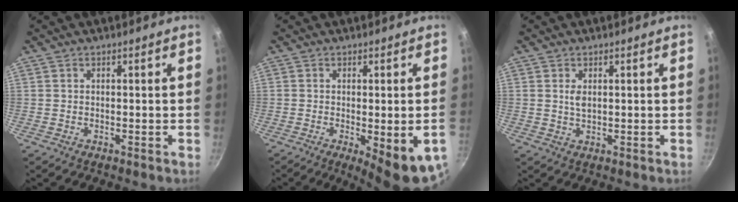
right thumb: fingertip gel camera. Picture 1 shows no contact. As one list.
[{"total": 10.4, "force": [-3.5, 2.7, 9.4], "torque": [-0.112, -0.010, -0.039]}, {"total": 2.1, "force": [0.5, 1.2, 1.6], "torque": [-0.027, -0.002, 0.009]}]